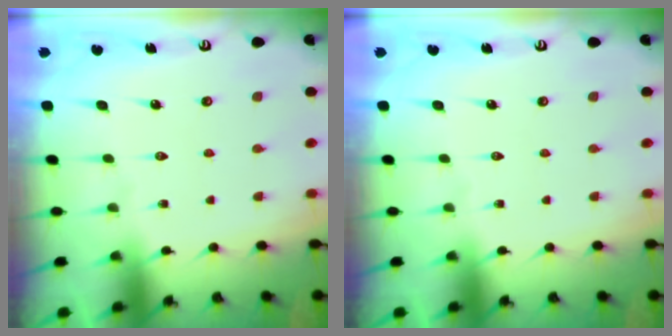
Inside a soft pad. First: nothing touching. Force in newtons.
{"total": 0.0}